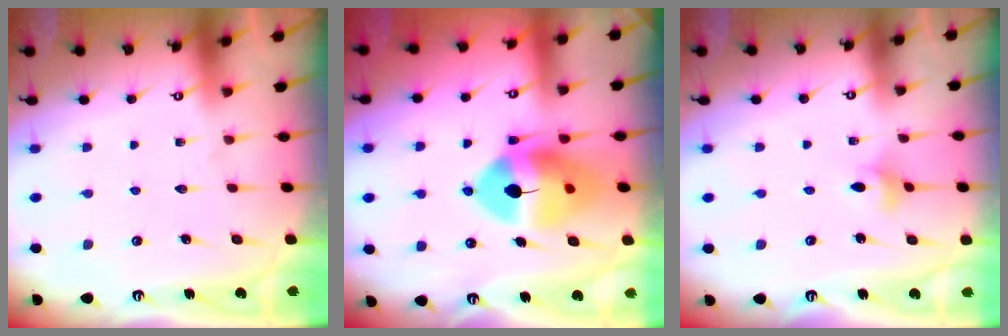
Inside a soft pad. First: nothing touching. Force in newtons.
{"total": 13.9, "press": 13.8, "slide": 1.9}
{"total": 3.5, "press": 3.5, "slide": 0.4}